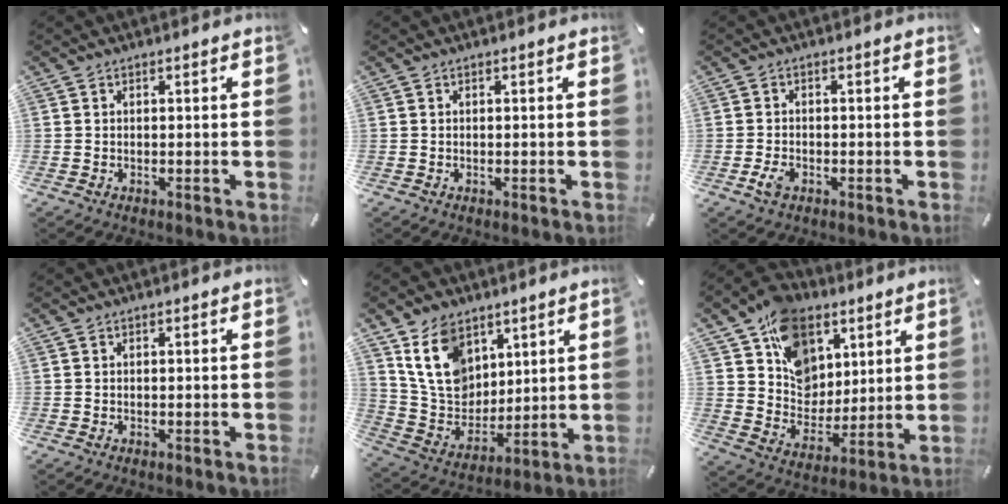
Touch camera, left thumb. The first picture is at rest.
{"total": 0.0}
{"total": 2.8, "force": [-1.2, 1.9, 1.8], "torque": [-0.044, -0.001, -0.023]}
{"total": 0.0}
{"total": 14.8, "force": [7.5, 11.1, 6.2], "torque": [-0.129, -0.029, 0.153]}
{"total": 14.4, "force": [7.2, 11.6, 4.6], "torque": [-0.089, -0.048, 0.139]}